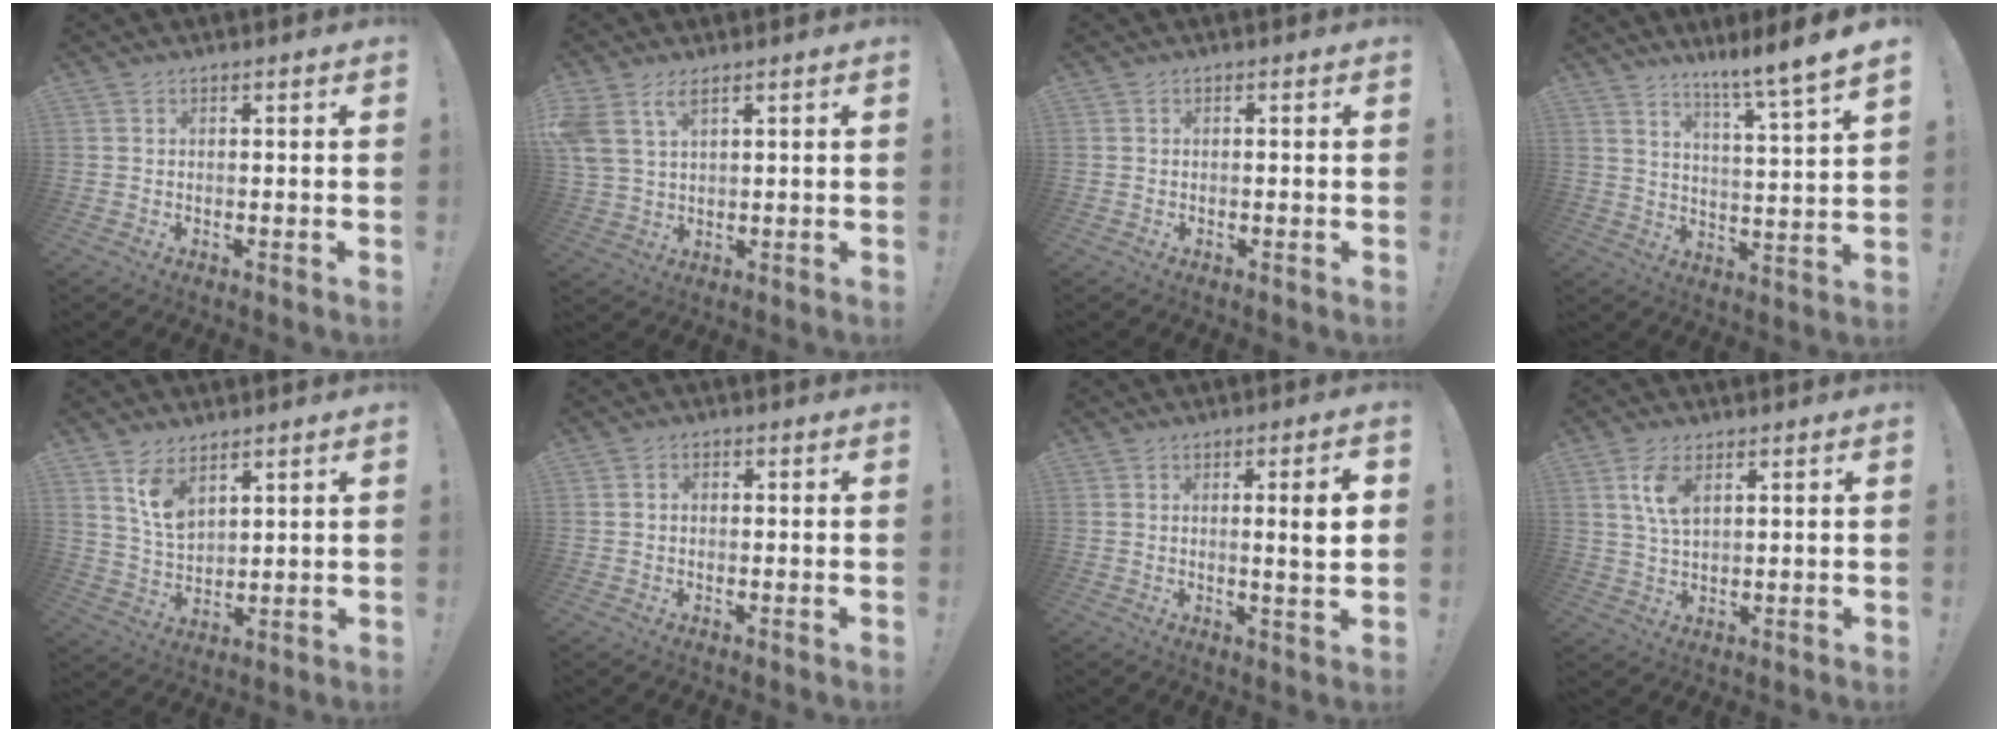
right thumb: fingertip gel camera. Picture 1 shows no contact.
{"total": 6.6, "force": [3.9, 3.3, 4.2], "torque": [-0.086, -0.013, 0.076]}
{"total": 0.0}
{"total": 8.6, "force": [6.5, -1.8, 5.3], "torque": [-0.081, -0.068, 0.095]}
{"total": 8.6, "force": [5.7, 4.4, 4.8], "torque": [-0.078, -0.033, 0.108]}
{"total": 1.3, "force": [-0.7, 0.9, 0.5], "torque": [-0.009, 0.005, -0.012]}
{"total": 6.7, "force": [0.9, 0.0, 6.6], "torque": [-0.100, -0.007, 0.008]}
{"total": 6.7, "force": [3.0, 3.2, 5.2], "torque": [-0.097, -0.011, 0.051]}